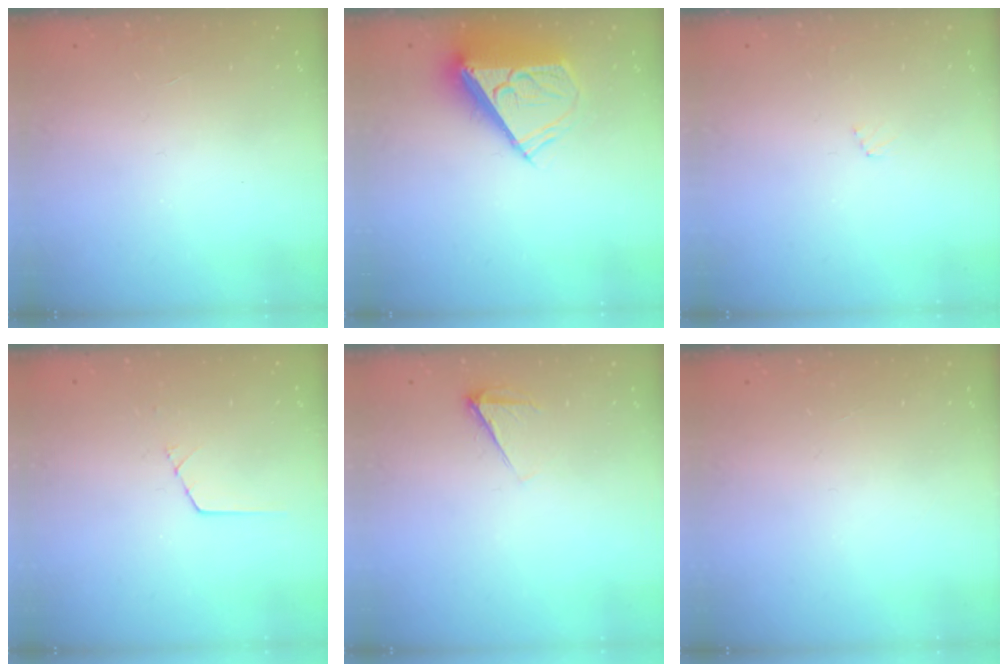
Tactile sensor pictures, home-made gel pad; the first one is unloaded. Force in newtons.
{"total": 8.8, "press": 8.6, "slide": 1.4}
{"total": 3.6, "press": 3.6, "slide": 0.3}
{"total": 1.3, "press": 1.3, "slide": 0.2}
{"total": 4.9, "press": 4.8, "slide": 0.7}
{"total": 0.0}